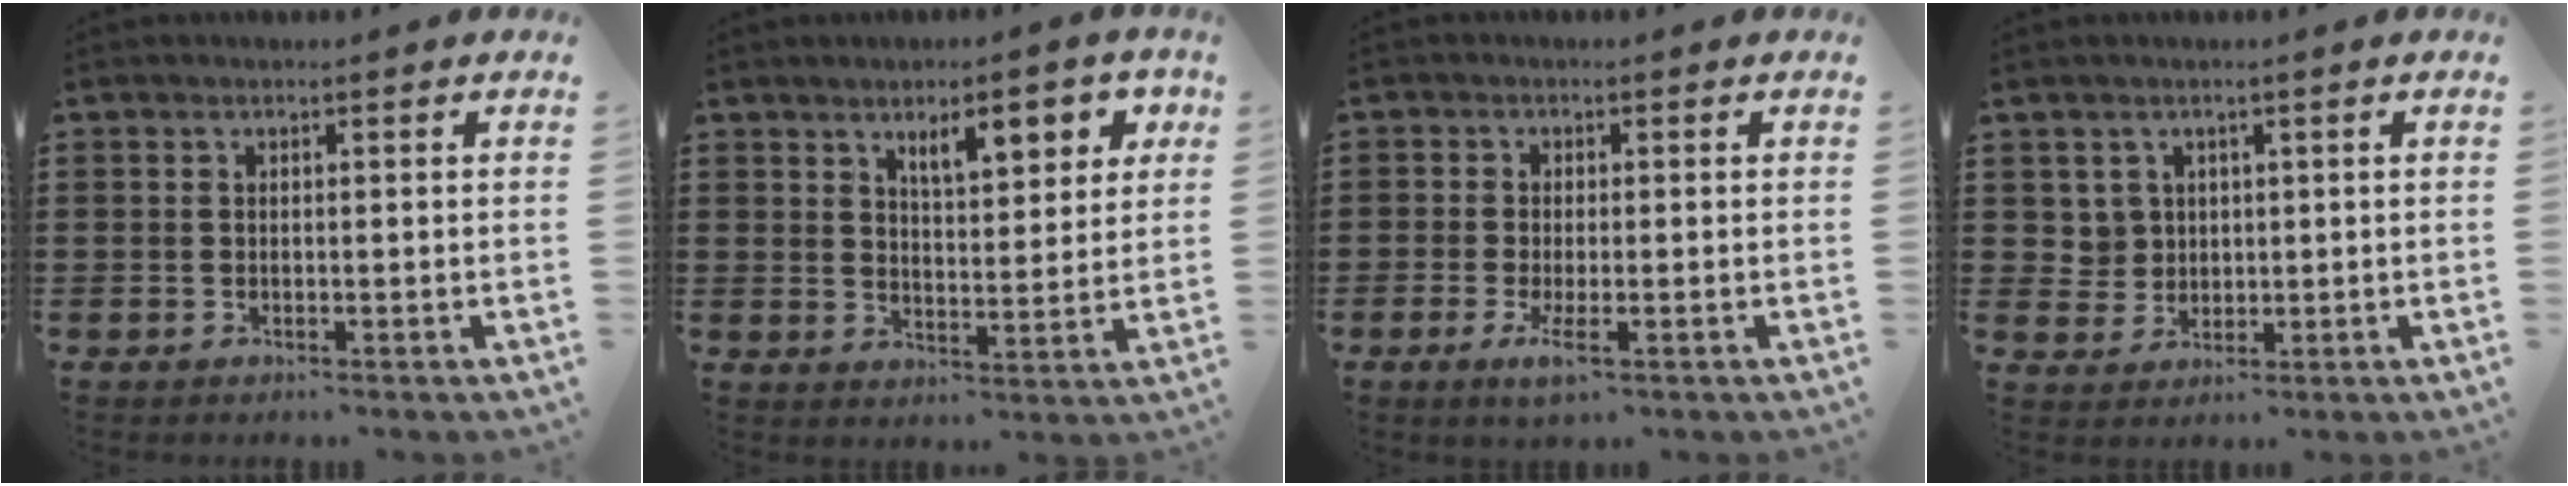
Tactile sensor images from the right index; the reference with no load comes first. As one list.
[{"total": 6.8, "force": [3.8, 2.4, 5.1], "torque": [-0.078, -0.005, 0.057]}, {"total": 2.7, "force": [-1.2, 0.7, 2.3], "torque": [-0.052, -0.007, -0.024]}, {"total": 3.2, "force": [1.3, 2.9, 0.4], "torque": [-0.023, 0.012, 0.025]}]